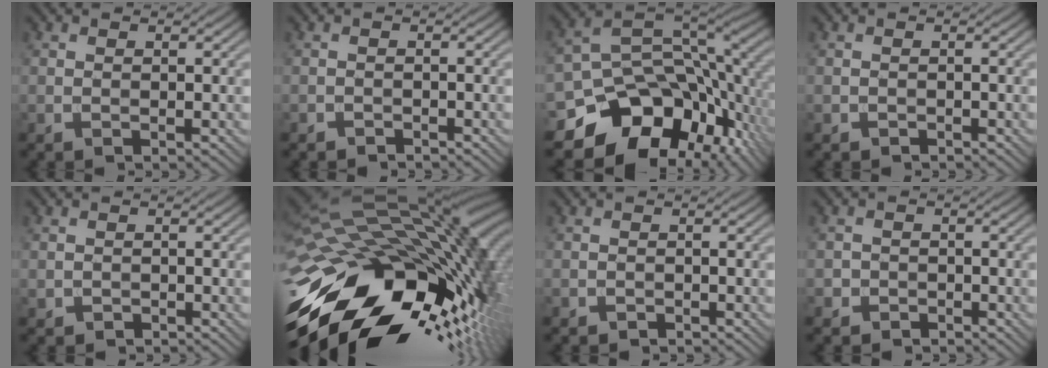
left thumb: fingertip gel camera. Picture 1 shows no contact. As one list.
[{"total": 0.9, "force": [-0.8, 0.0, -0.4], "torque": [0.008, 0.000, -0.015]}, {"total": 15.0, "force": [-6.9, 10.4, 8.2], "torque": [-0.161, -0.042, -0.100]}, {"total": 0.6, "force": [-0.5, 0.1, -0.4], "torque": [0.008, -0.002, -0.008]}, {"total": 0.6, "force": [-0.3, 0.4, -0.3], "torque": [0.003, -0.003, -0.002]}, {"total": 19.9, "force": [-4.9, 11.7, 15.3], "torque": [-0.313, -0.043, -0.083]}, {"total": 0.7, "force": [-0.5, 0.1, -0.4], "torque": [0.007, -0.001, -0.009]}, {"total": 1.5, "force": [-1.0, 1.1, -0.3], "torque": [0.012, 0.000, -0.022]}]